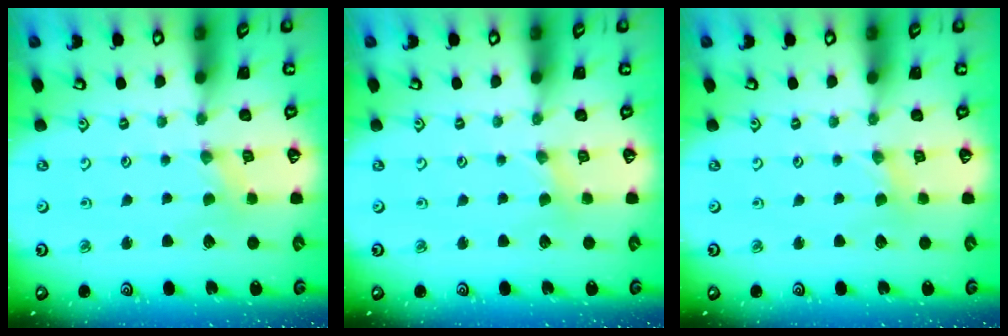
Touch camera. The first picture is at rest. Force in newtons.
{"total": 1.5, "press": 1.5, "slide": 0.3}
{"total": 1.1, "press": 1.1, "slide": 0.4}